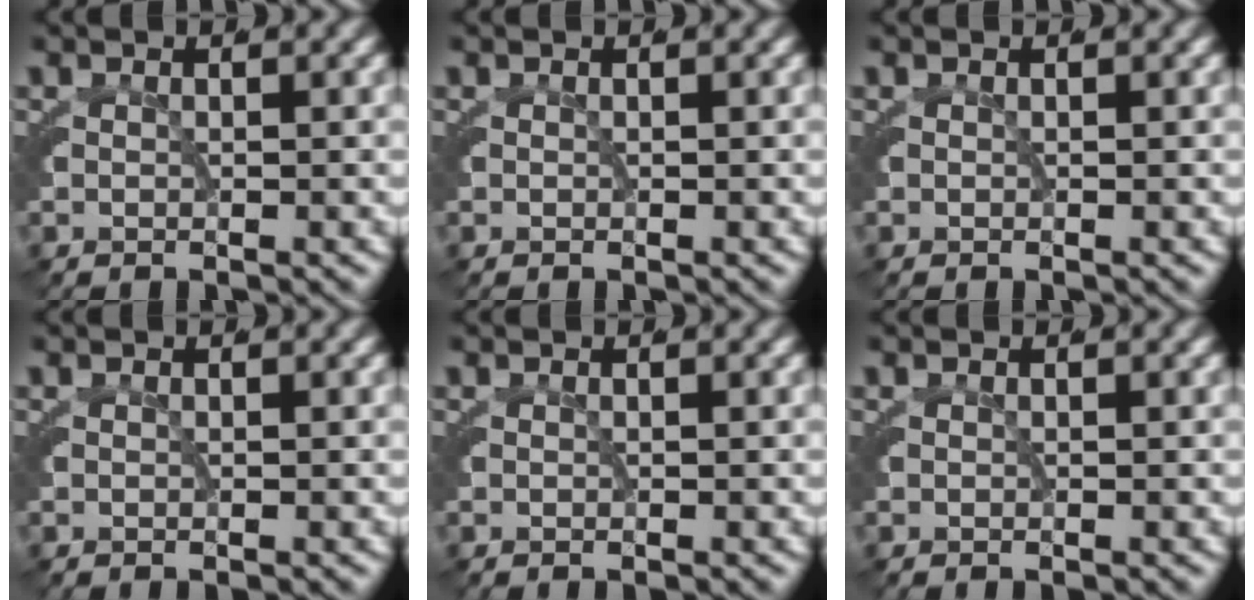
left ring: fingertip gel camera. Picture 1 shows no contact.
{"total": 0.0}
{"total": 0.0}
{"total": 0.0}
{"total": 0.0}
{"total": 0.0}